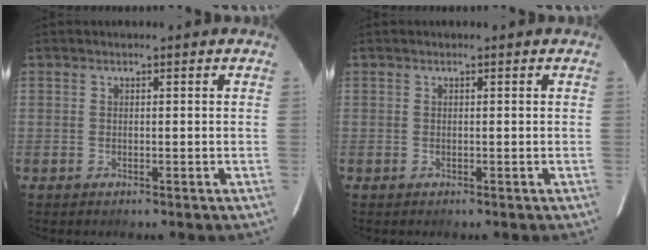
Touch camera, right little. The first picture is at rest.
{"total": 0.0}